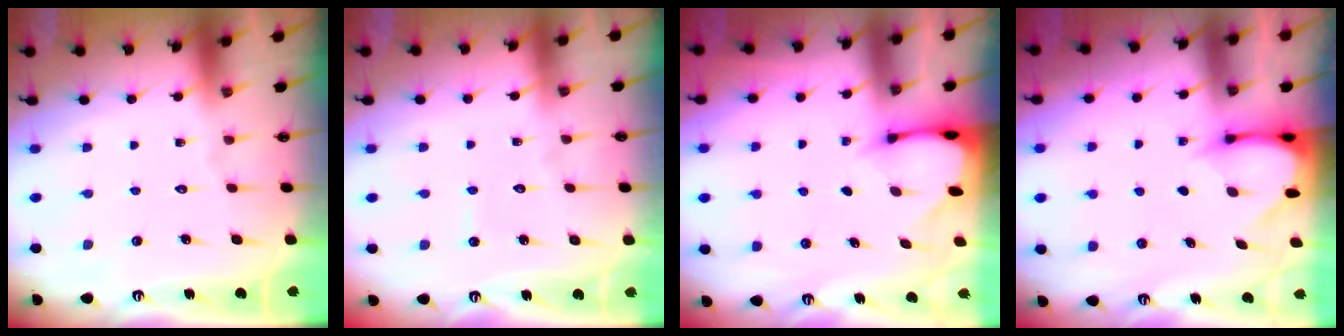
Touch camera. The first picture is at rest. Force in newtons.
{"total": 2.5, "press": 2.5, "slide": 0.2}
{"total": 2.4, "press": 2.4, "slide": 0.1}
{"total": 3.3, "press": 3.3, "slide": 0.2}